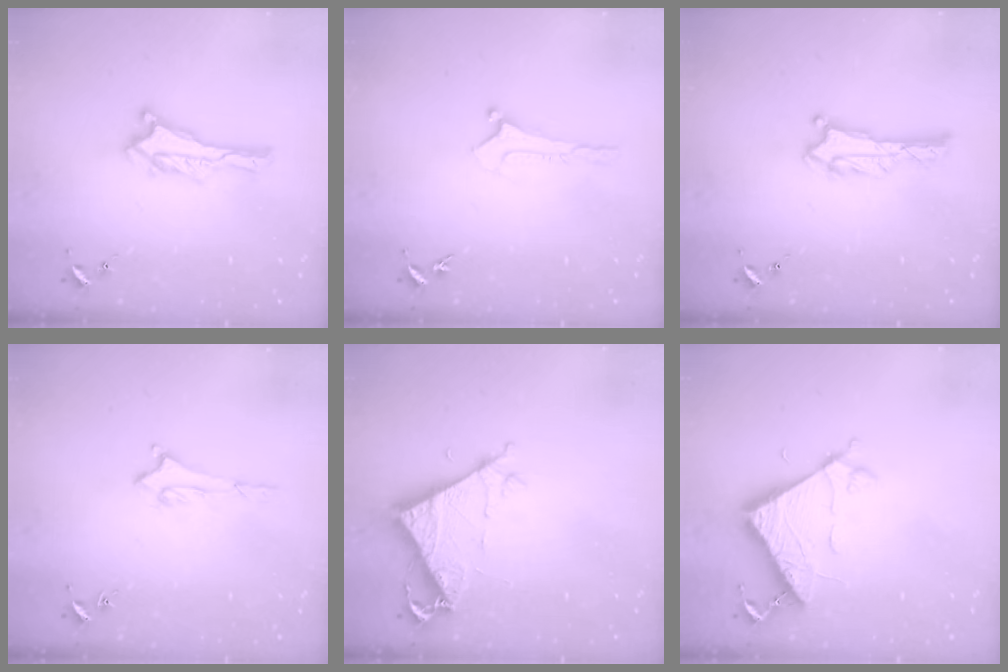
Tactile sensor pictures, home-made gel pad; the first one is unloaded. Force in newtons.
{"total": 0.0}
{"total": 1.4, "press": 1.4, "slide": 0.1}
{"total": 1.6, "press": 1.6, "slide": 0.2}
{"total": 6.9, "press": 6.9, "slide": 0.5}
{"total": 6.9, "press": 6.9, "slide": 0.4}